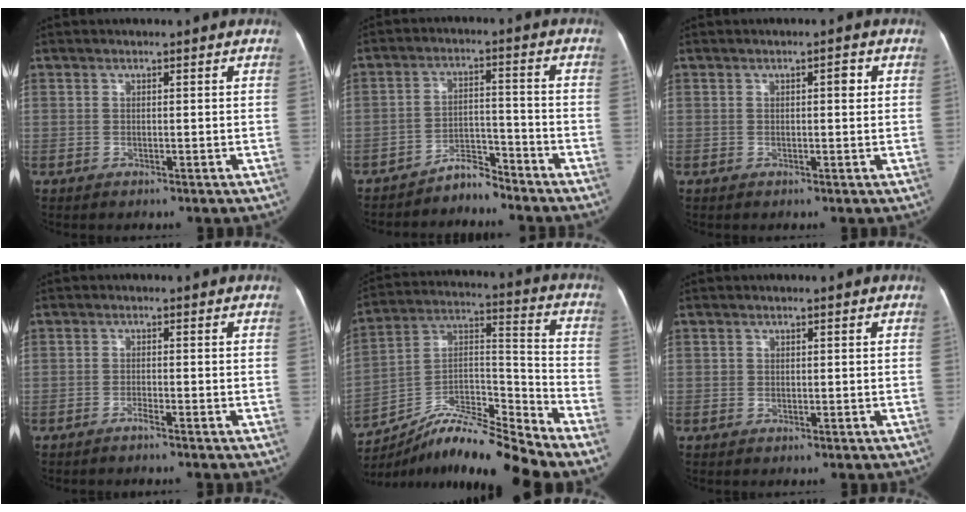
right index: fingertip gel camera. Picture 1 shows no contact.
{"total": 4.8, "force": [-4.6, 1.3, 0.7], "torque": [-0.007, 0.015, -0.077]}
{"total": 1.6, "force": [0.3, 0.7, 1.4], "torque": [-0.020, 0.012, 0.006]}
{"total": 1.2, "force": [-1.1, -0.1, 0.5], "torque": [-0.010, 0.001, -0.021]}
{"total": 15.2, "force": [-13.8, -0.1, 6.5], "torque": [-0.105, 0.059, -0.236]}
{"total": 0.8, "force": [0.1, 0.8, 0.2], "torque": [-0.002, 0.010, 0.002]}